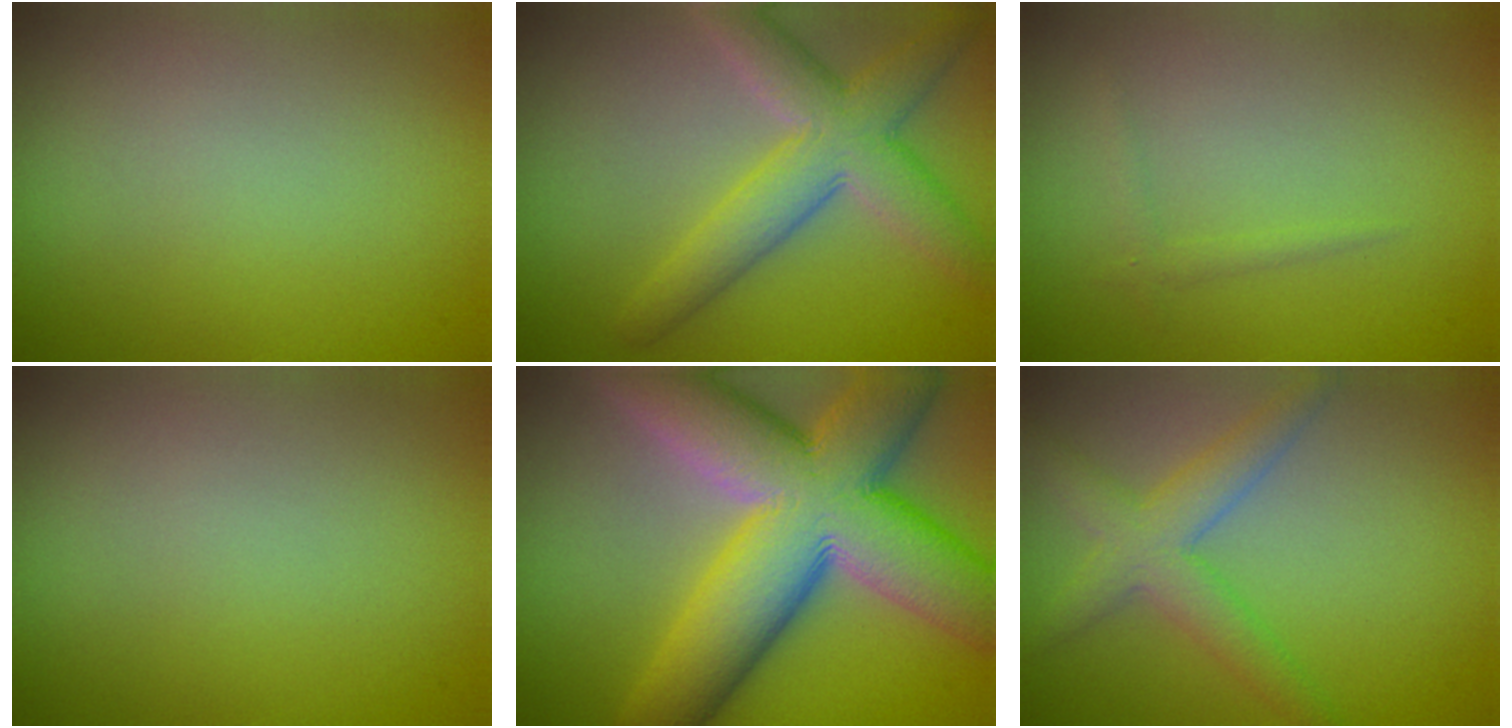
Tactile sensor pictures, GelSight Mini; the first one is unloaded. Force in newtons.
{"total": 6.0, "press": 6.0, "slide": 0.2}
{"total": 0.8, "press": 0.8, "slide": 0.0}
{"total": 0.0}
{"total": 15.7, "press": 15.7, "slide": 0.9}
{"total": 4.0, "press": 4.0, "slide": 0.2}